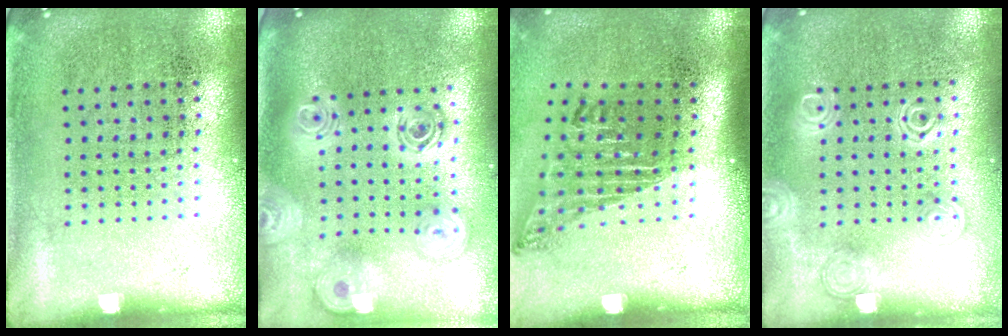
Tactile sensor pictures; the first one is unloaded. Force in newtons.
{"total": 2.5, "press": 1.9, "slide": 1.6}
{"total": 1.7, "press": 1.1, "slide": 1.3}
{"total": 2.1, "press": 2.0, "slide": 0.3}